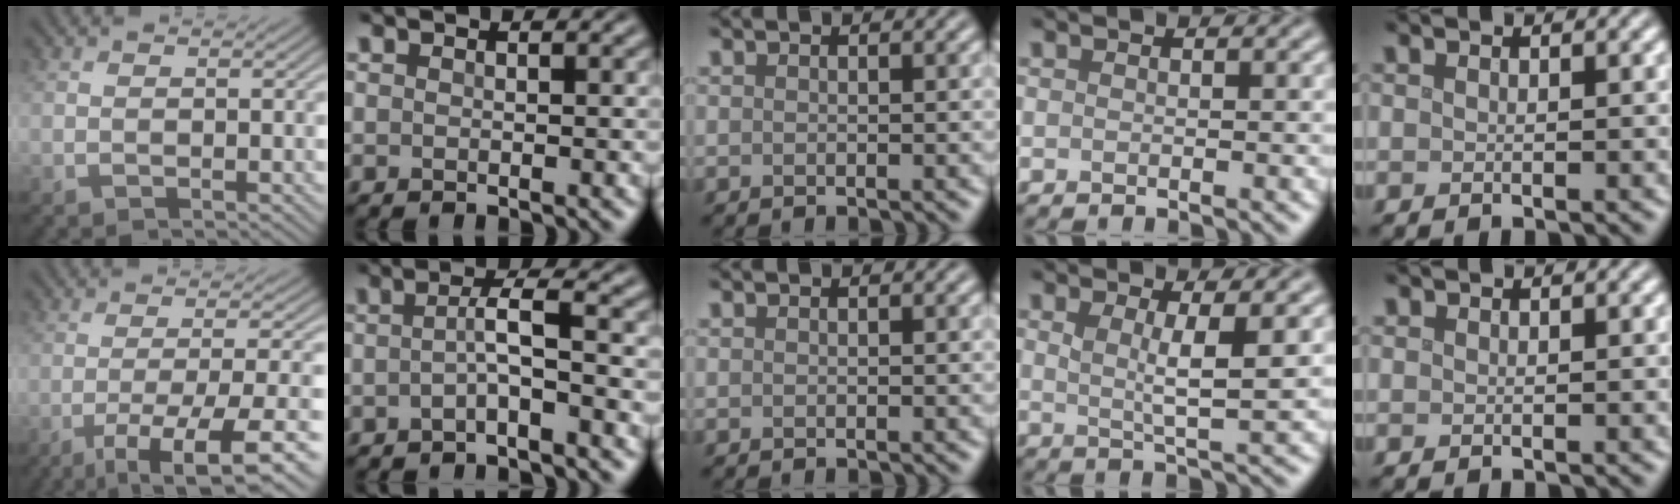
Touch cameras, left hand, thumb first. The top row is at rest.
{"thumb": {"total": 10.9, "force": [-5.5, 2.3, 9.0], "torque": [-0.152, -0.005, -0.075]}, "index": {"total": 2.5, "force": [-0.7, 0.2, 2.4], "torque": [-0.046, 0.007, -0.019]}, "ring": {"total": 3.2, "force": [0.9, 0.7, 3.0], "torque": [-0.047, -0.007, 0.014]}}